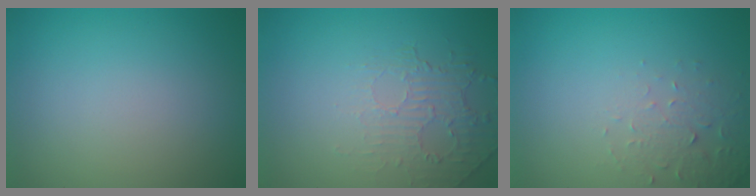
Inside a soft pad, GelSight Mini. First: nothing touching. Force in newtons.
{"total": 2.0, "press": 0.9, "slide": 1.8}
{"total": 2.2, "press": 2.2, "slide": 0.4}